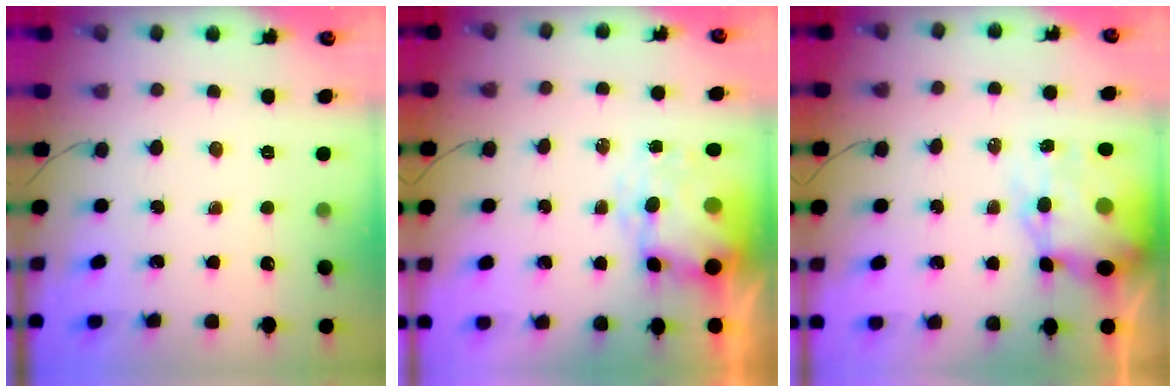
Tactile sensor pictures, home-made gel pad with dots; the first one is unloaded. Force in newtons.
{"total": 8.7, "press": 8.4, "slide": 2.2}
{"total": 8.9, "press": 8.5, "slide": 2.6}